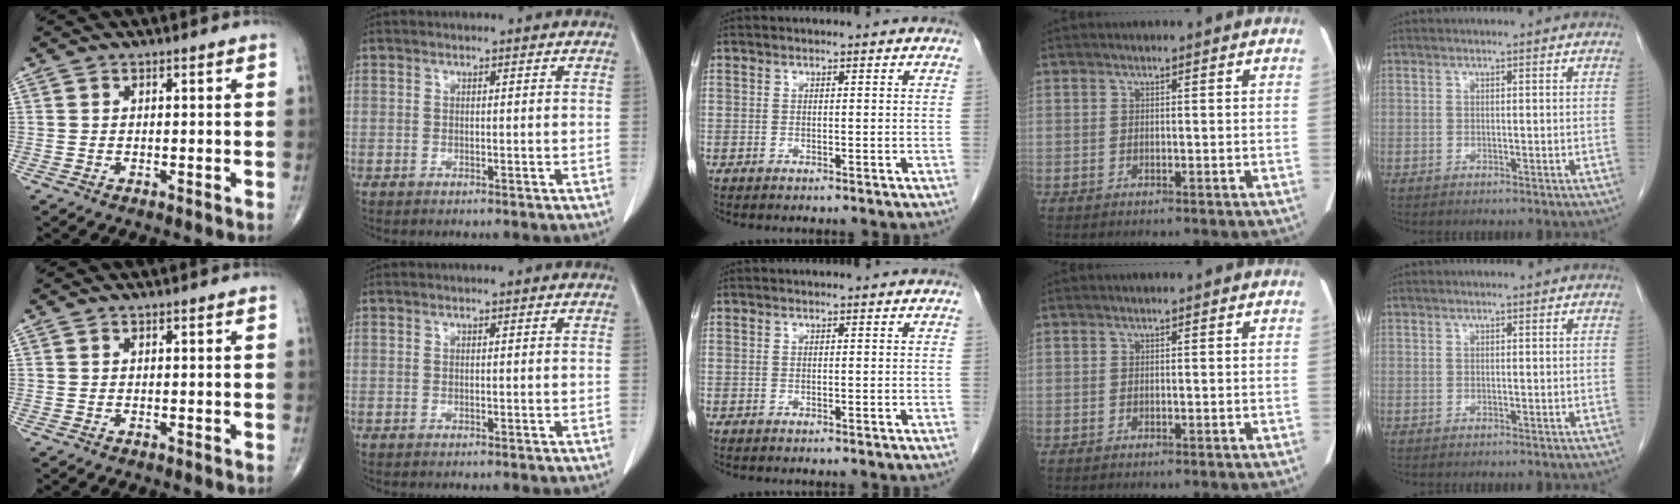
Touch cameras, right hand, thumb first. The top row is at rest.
{}